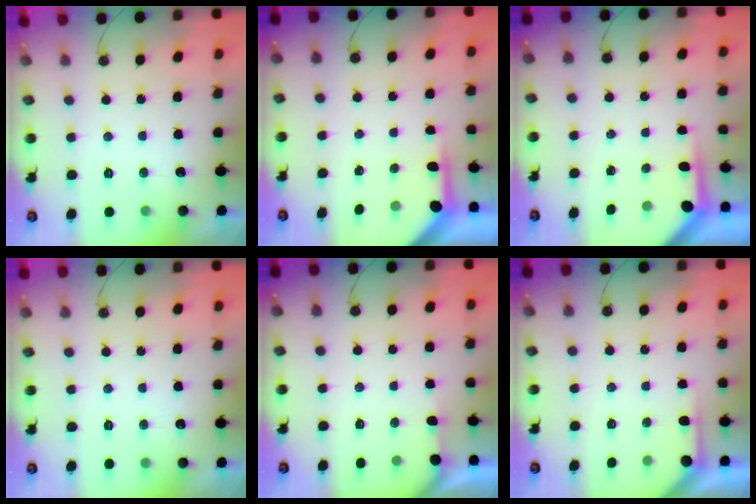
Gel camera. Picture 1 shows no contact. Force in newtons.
{"total": 4.0, "press": 4.0, "slide": 0.3}
{"total": 3.6, "press": 3.6, "slide": 0.4}
{"total": 0.0}
{"total": 1.9, "press": 1.9, "slide": 0.2}
{"total": 2.2, "press": 2.2, "slide": 0.3}